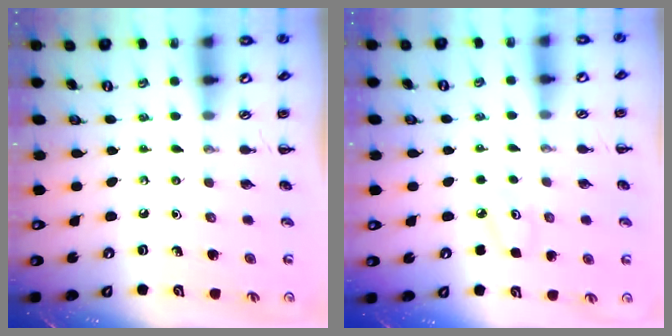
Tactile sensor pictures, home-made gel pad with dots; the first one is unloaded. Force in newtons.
{"total": 4.7, "press": 4.5, "slide": 1.4}